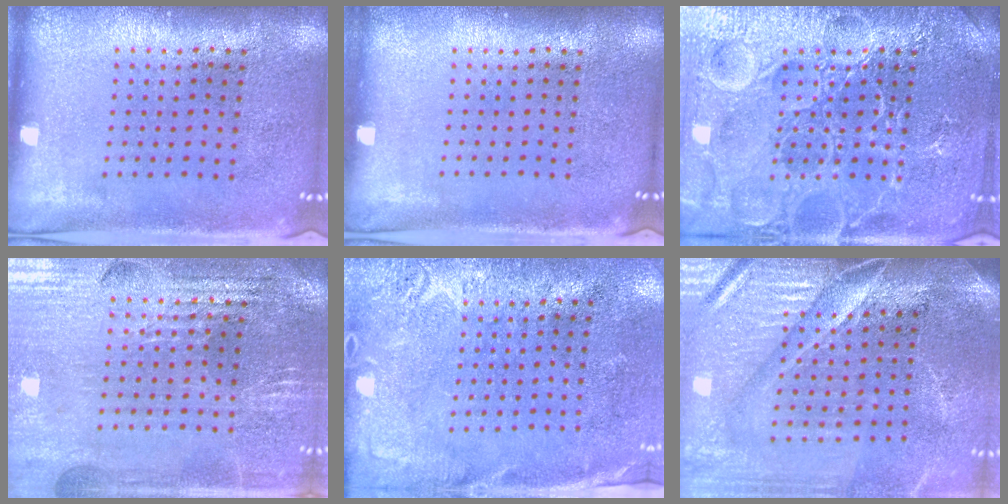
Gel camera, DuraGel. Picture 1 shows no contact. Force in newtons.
{"total": 0.0}
{"total": 7.4, "press": 7.3, "slide": 0.9}
{"total": 2.9, "press": 2.8, "slide": 0.4}
{"total": 2.7, "press": 2.4, "slide": 1.3}
{"total": 4.5, "press": 3.8, "slide": 2.3}